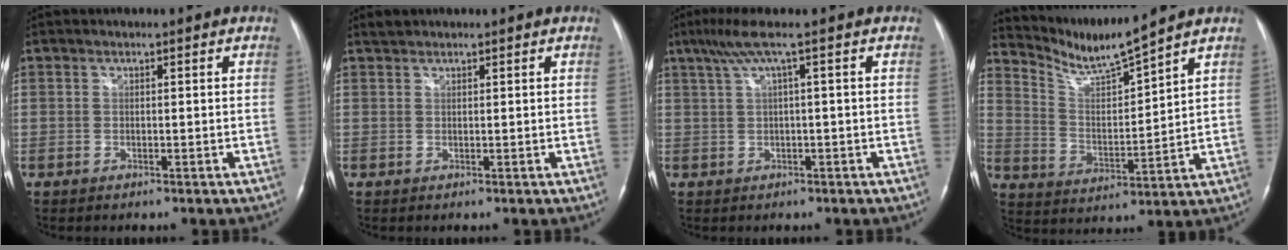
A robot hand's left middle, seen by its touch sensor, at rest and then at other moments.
{"total": 1.0, "force": [0.9, 0.3, 0.1], "torque": [-0.006, 0.008, 0.020]}
{"total": 4.5, "force": [1.9, -1.0, 4.0], "torque": [-0.088, 0.025, 0.044]}
{"total": 8.5, "force": [8.1, -1.8, 1.9], "torque": [-0.047, -0.013, 0.167]}